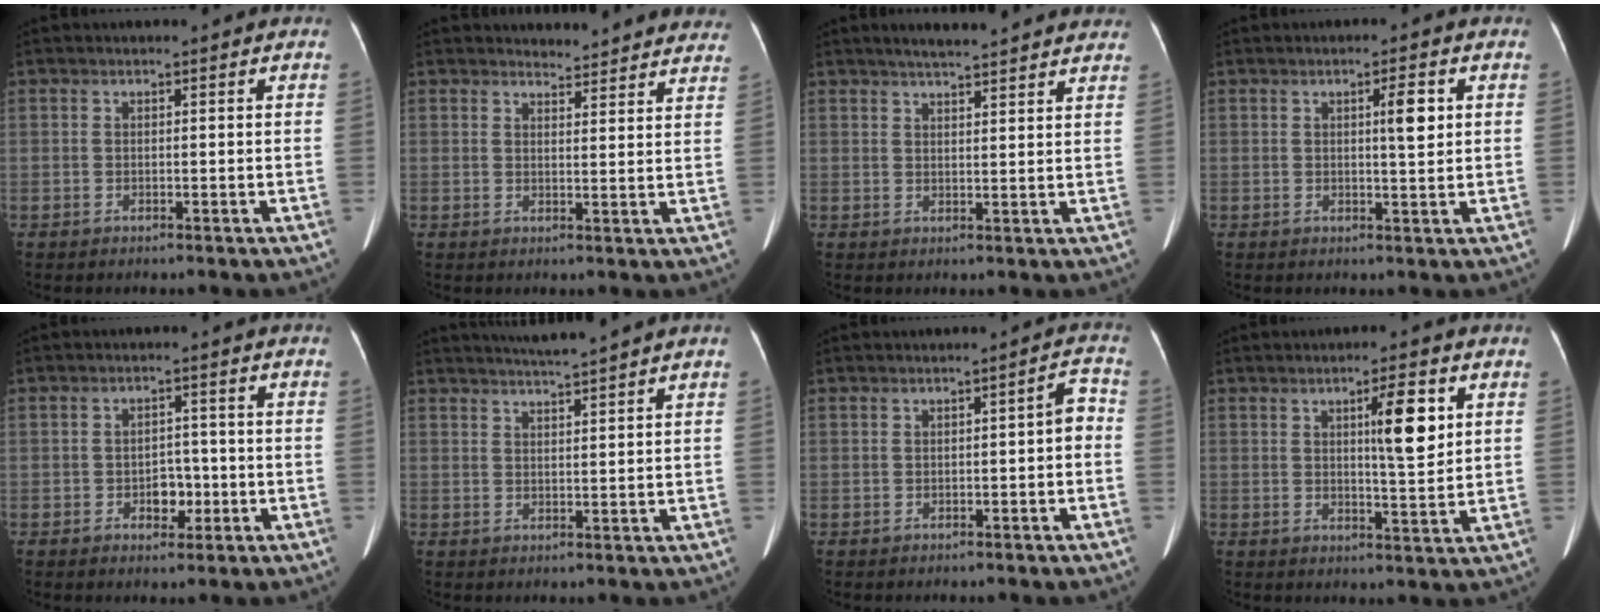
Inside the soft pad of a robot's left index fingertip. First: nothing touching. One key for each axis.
{"total": 10.7, "fx": 10.5, "fy": 1.9, "fz": 1.0, "tx": 0.018, "ty": -0.016, "tz": 0.095}
{"total": 11.7, "fx": 10.4, "fy": 1.3, "fz": 5.1, "tx": -0.067, "ty": 0.023, "tz": 0.123}
{"total": 3.5, "fx": 0.9, "fy": 0.5, "fz": 3.3, "tx": -0.048, "ty": -0.001, "tz": 0.012}
{"total": 3.7, "fx": -1.3, "fy": 2.5, "fz": 2.4, "tx": -0.031, "ty": 0.009, "tz": -0.017}
{"total": 5.2, "fx": 4.6, "fy": -1.6, "fz": 1.9, "tx": -0.034, "ty": 0.001, "tz": 0.073}
{"total": 3.0, "fx": -0.7, "fy": 0.8, "fz": 2.8, "tx": -0.025, "ty": 0.019, "tz": -0.012}
{"total": 6.7, "fx": 2.3, "fy": 0.9, "fz": 6.2, "tx": -0.096, "ty": 0.000, "tz": 0.034}